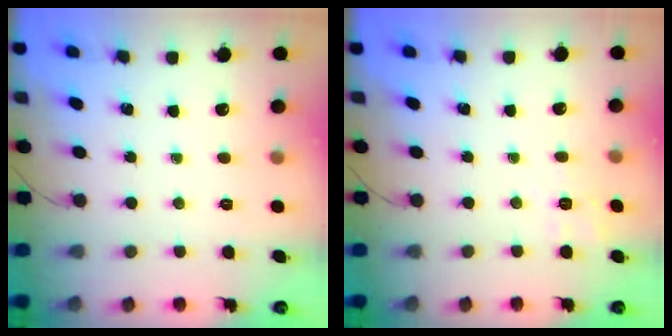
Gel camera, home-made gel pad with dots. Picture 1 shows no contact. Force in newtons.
{"total": 2.2, "press": 0.7, "slide": 2.0}